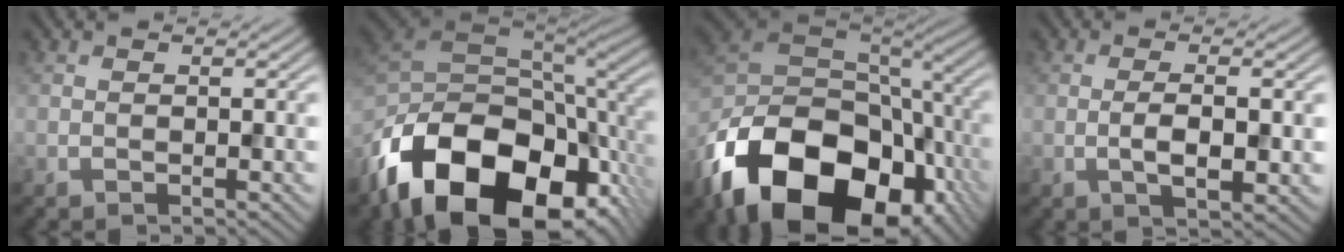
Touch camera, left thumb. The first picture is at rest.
{"total": 19.4, "force": [-9.4, 10.8, 13.0], "torque": [-0.281, -0.052, -0.136]}
{"total": 20.6, "force": [-10.1, 13.5, 11.9], "torque": [-0.277, -0.044, -0.154]}
{"total": 4.0, "force": [-0.6, 1.1, 3.8], "torque": [-0.076, -0.002, -0.010]}